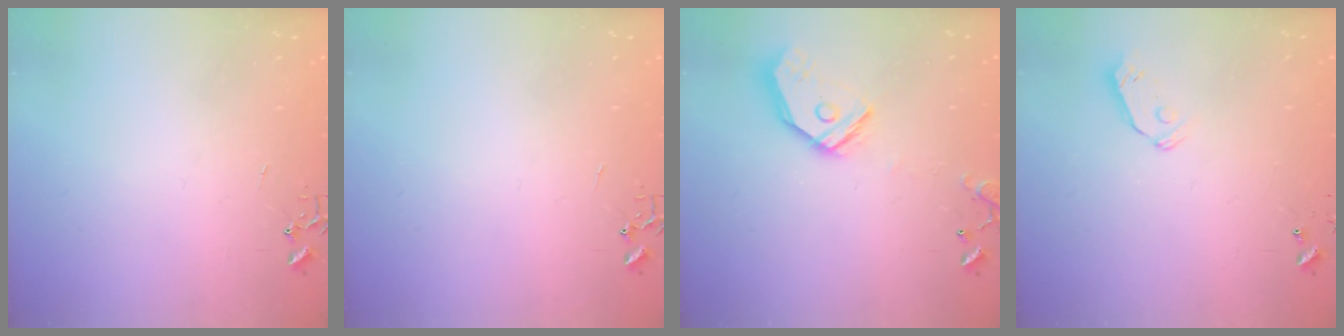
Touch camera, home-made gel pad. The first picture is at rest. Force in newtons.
{"total": 0.0}
{"total": 15.9, "press": 15.7, "slide": 2.6}
{"total": 5.8, "press": 5.7, "slide": 0.9}